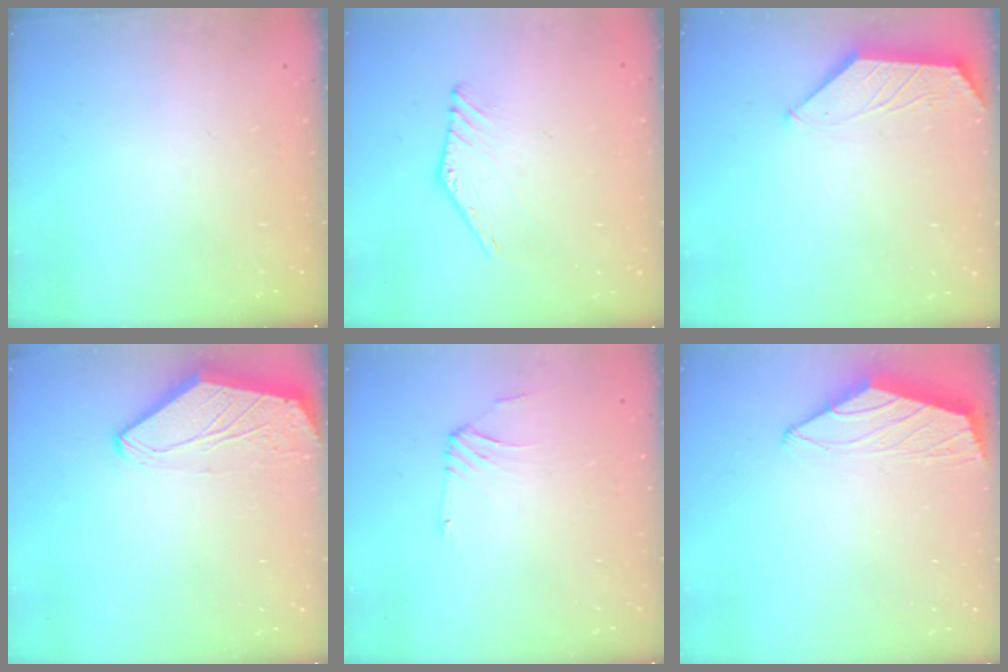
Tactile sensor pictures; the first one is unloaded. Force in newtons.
{"total": 2.4, "press": 2.4, "slide": 0.1}
{"total": 1.1, "press": 1.0, "slide": 0.4}
{"total": 0.0}
{"total": 1.0, "press": 0.8, "slide": 0.5}
{"total": 1.4, "press": 1.3, "slide": 0.5}